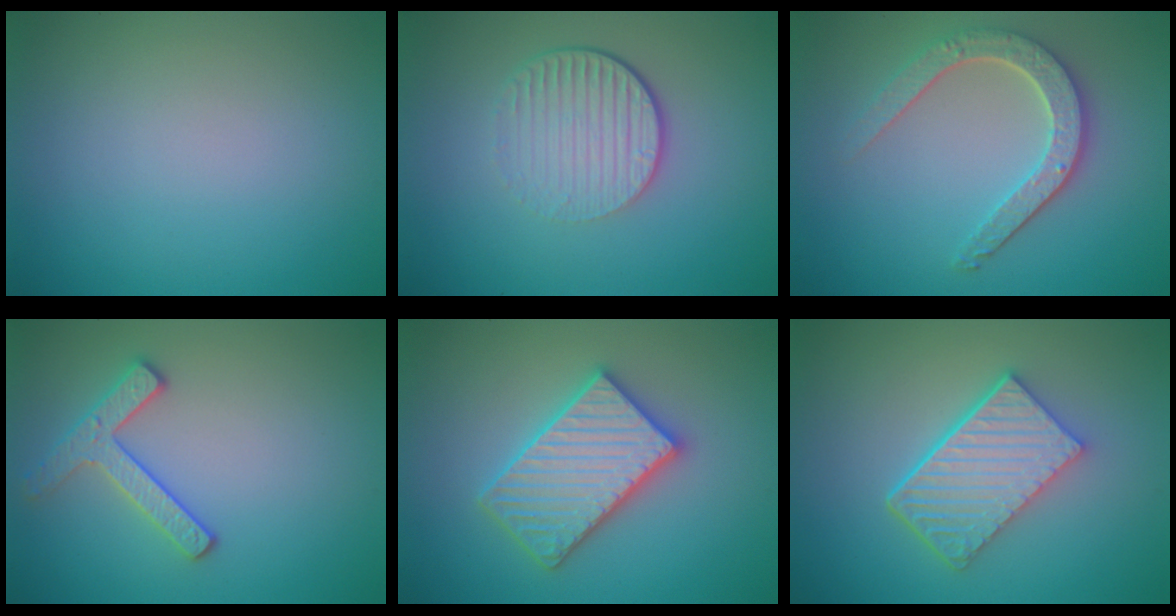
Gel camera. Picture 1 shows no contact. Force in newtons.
{"total": 4.6, "press": 2.9, "slide": 3.6}
{"total": 4.1, "press": 3.4, "slide": 2.3}
{"total": 2.5, "press": 2.5, "slide": 0.4}
{"total": 5.5, "press": 5.5, "slide": 0.9}
{"total": 6.0, "press": 4.3, "slide": 4.1}